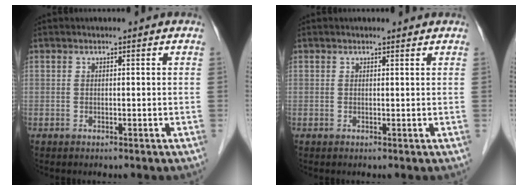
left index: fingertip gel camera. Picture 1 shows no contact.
{"total": 0.8, "force": [0.8, 0.1, 0.0], "torque": [-0.010, -0.004, 0.010]}